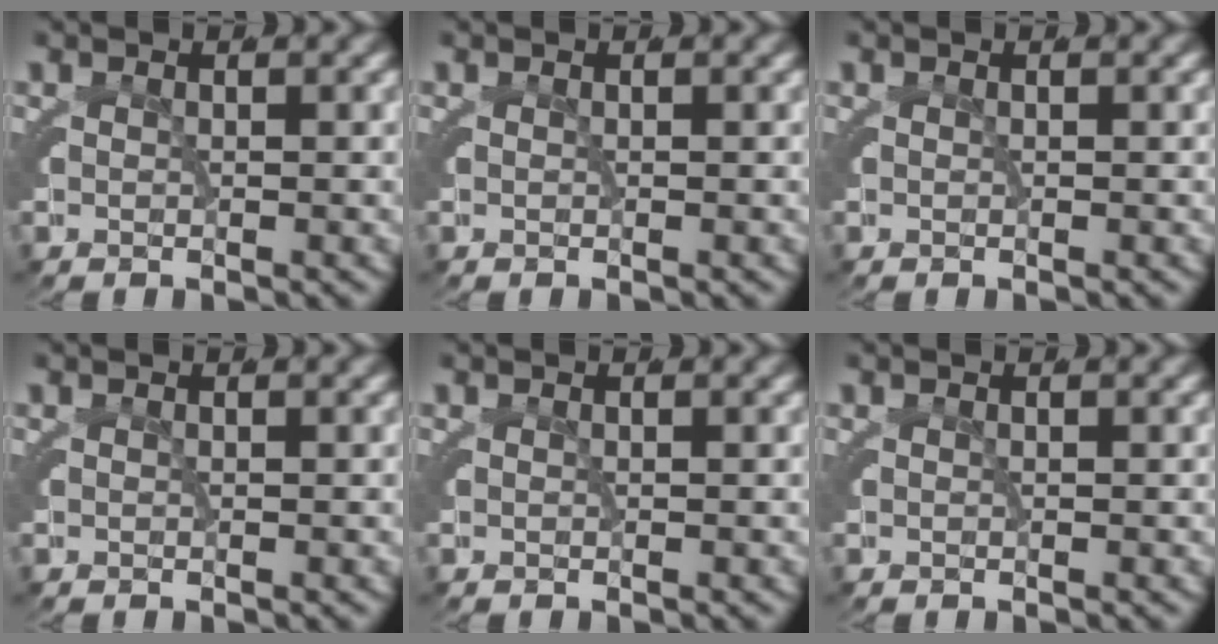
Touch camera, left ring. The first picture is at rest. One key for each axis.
{"total": 0.0}
{"total": 0.0}
{"total": 0.0}
{"total": 0.0}
{"total": 0.0}